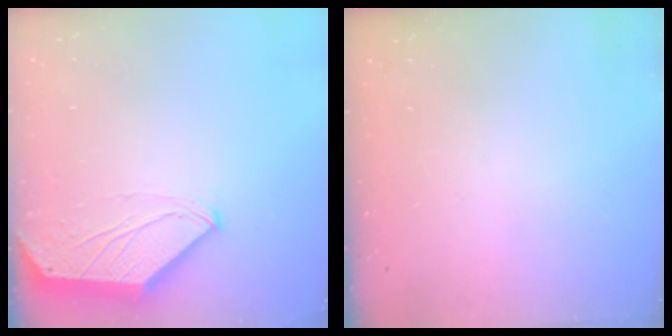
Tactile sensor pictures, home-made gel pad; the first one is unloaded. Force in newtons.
{"total": 0.0}